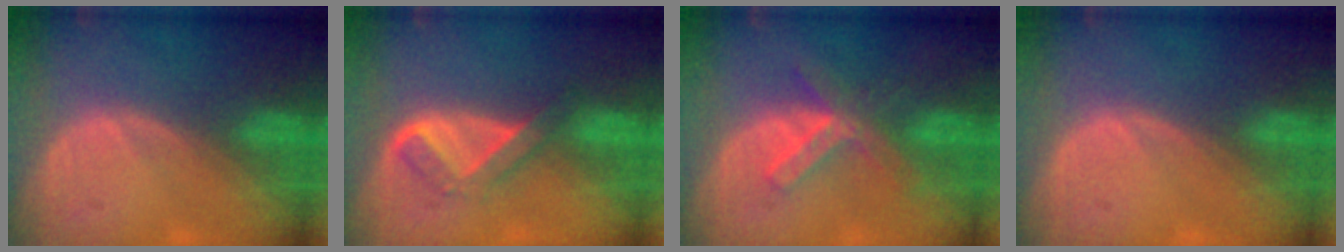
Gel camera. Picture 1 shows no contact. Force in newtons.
{"total": 5.4, "press": 4.5, "slide": 3.1}
{"total": 5.5, "press": 5.3, "slide": 1.3}
{"total": 0.0}